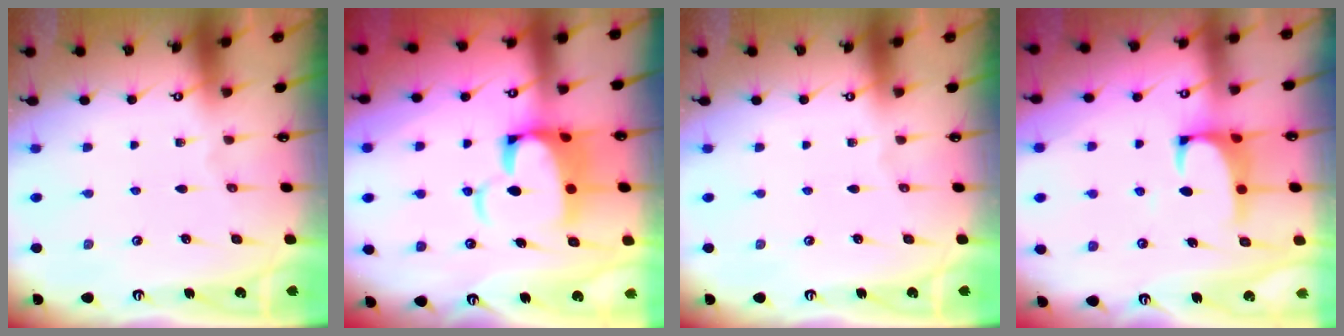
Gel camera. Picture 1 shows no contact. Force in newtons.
{"total": 8.5, "press": 8.4, "slide": 1.6}
{"total": 0.0}
{"total": 1.6, "press": 1.4, "slide": 0.8}